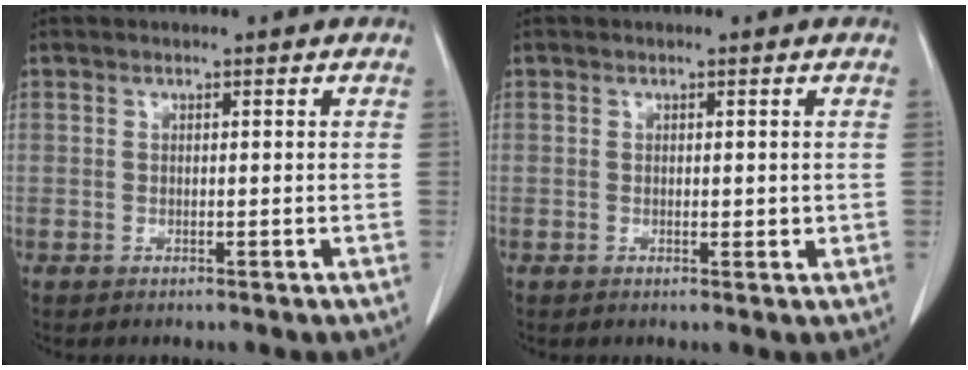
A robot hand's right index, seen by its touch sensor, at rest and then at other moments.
{"total": 1.2, "force": [0.1, 0.7, 0.9], "torque": [-0.008, -0.001, 0.003]}